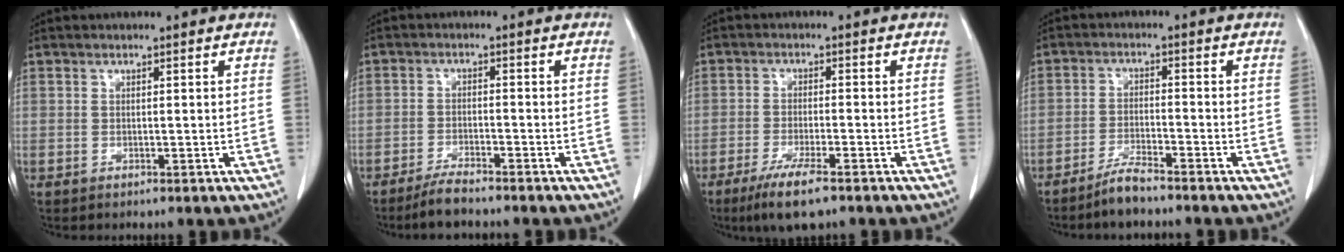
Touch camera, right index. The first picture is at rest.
{"total": 4.3, "force": [-3.8, 0.3, 2.0], "torque": [-0.039, -0.011, -0.069]}
{"total": 7.2, "force": [-4.9, 0.7, 5.3], "torque": [-0.098, -0.019, -0.082]}
{"total": 4.2, "force": [-3.7, 0.2, 2.0], "torque": [-0.041, -0.008, -0.072]}